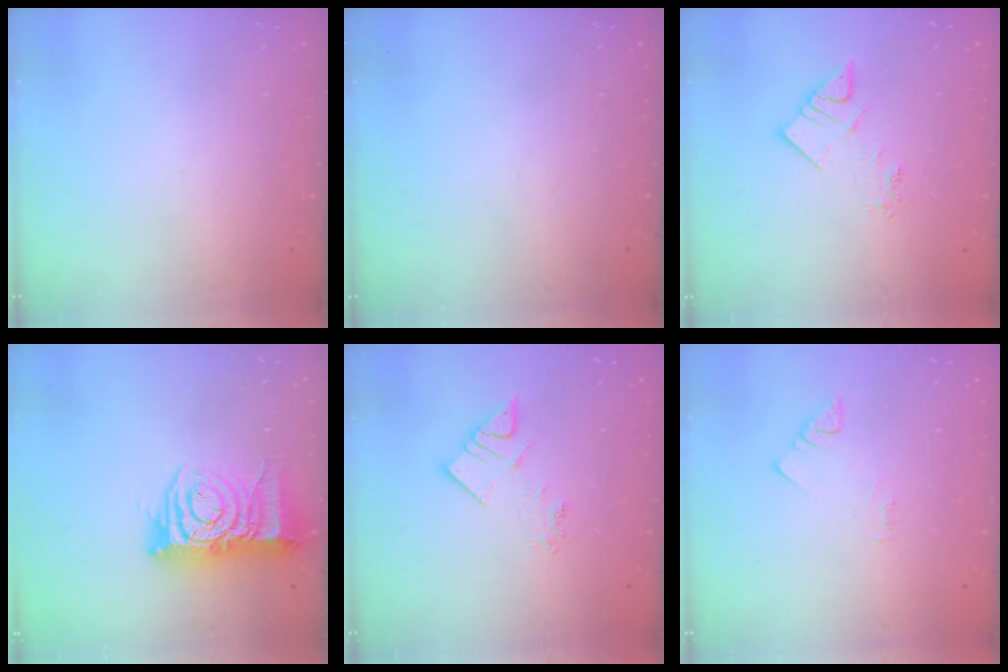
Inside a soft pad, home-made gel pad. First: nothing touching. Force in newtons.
{"total": 0.0}
{"total": 7.1, "press": 7.1, "slide": 0.6}
{"total": 11.9, "press": 11.9, "slide": 1.2}
{"total": 7.1, "press": 7.1, "slide": 0.6}
{"total": 2.5, "press": 2.5, "slide": 0.4}